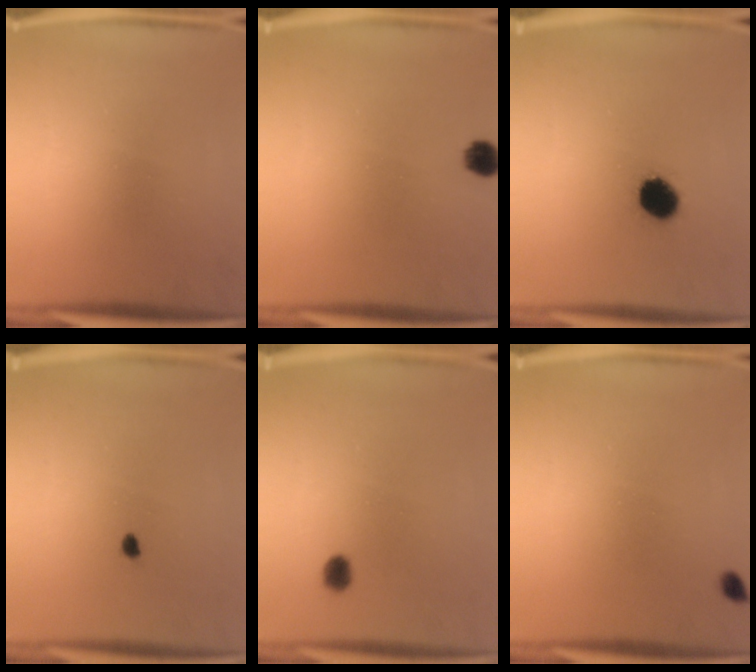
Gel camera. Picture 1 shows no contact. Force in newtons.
{"total": 3.2}
{"total": 7.2}
{"total": 0.7}
{"total": 2.7}
{"total": 1.1}